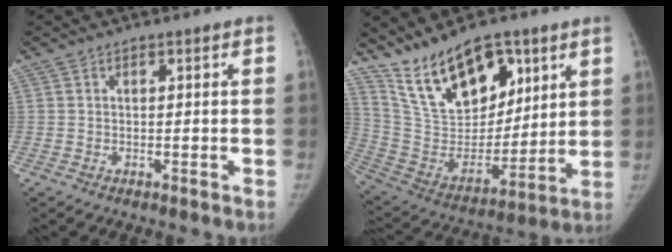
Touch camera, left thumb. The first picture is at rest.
{"total": 19.1, "force": [12.3, 9.6, 11.0], "torque": [-0.147, -0.062, 0.238]}